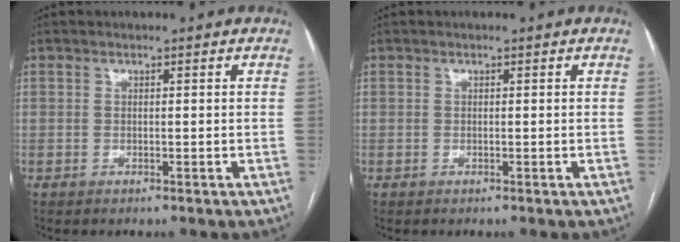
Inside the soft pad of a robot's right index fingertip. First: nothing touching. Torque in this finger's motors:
{"motor_torque": [0.00, 0.00, 0.03, 0.00]}